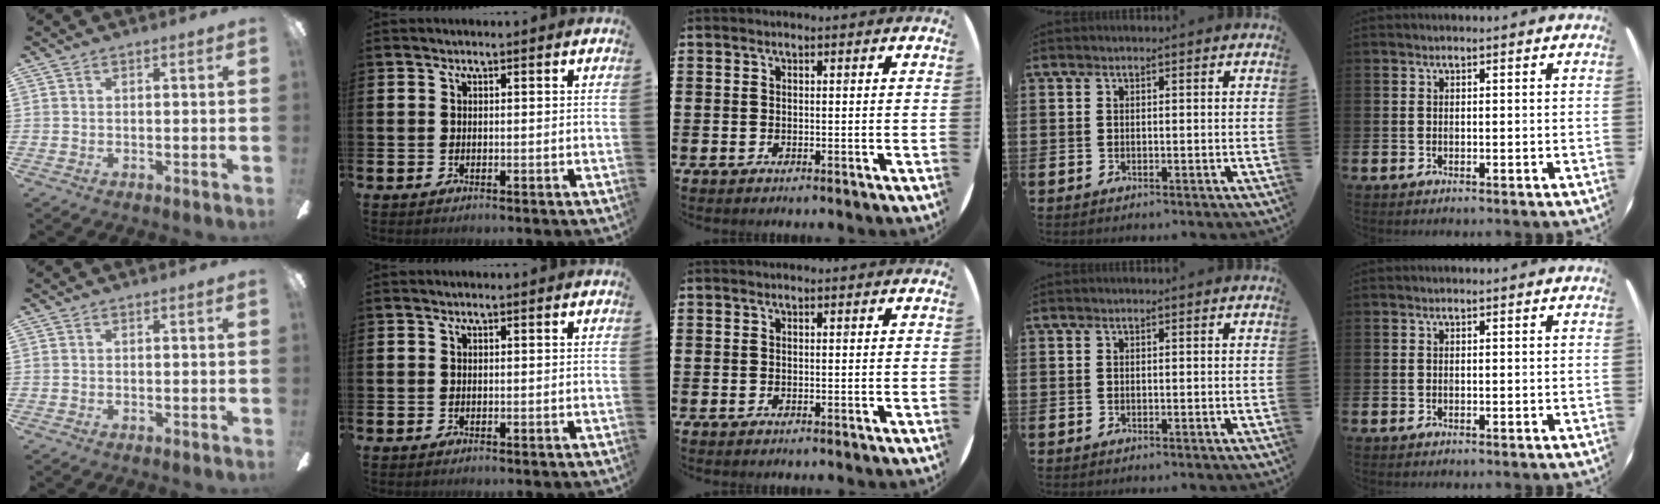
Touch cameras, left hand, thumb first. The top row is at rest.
{}